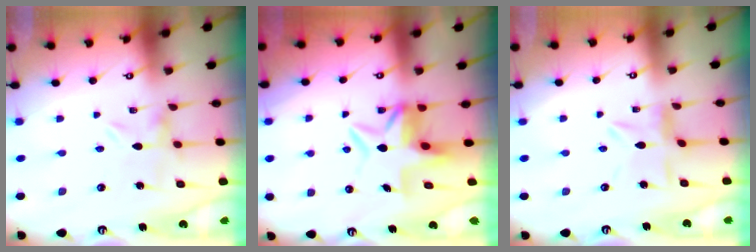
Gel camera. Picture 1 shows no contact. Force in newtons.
{"total": 6.7, "press": 6.4, "slide": 2.0}
{"total": 4.9, "press": 4.9, "slide": 0.4}